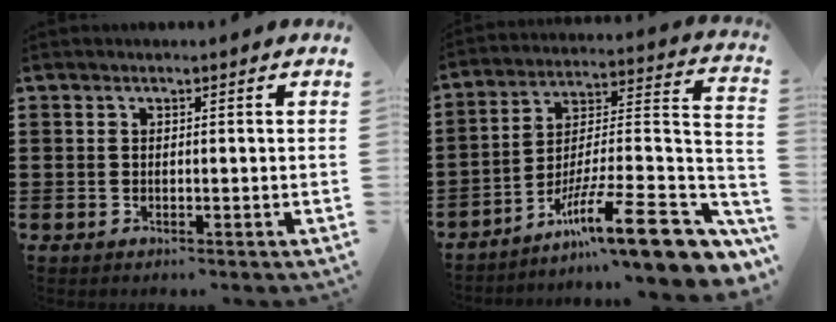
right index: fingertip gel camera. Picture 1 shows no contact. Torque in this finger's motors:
{"motor_torque": [2.14, 0.00, 0.32, 0.08]}